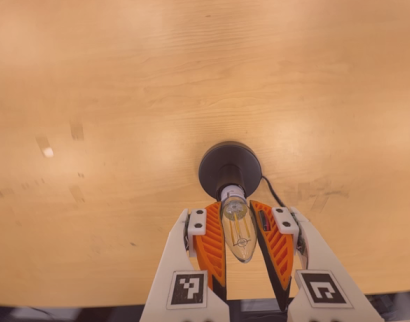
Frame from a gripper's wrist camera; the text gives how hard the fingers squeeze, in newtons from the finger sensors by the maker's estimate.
{"total": 14.3, "left": 14.6, "right": 14.0}